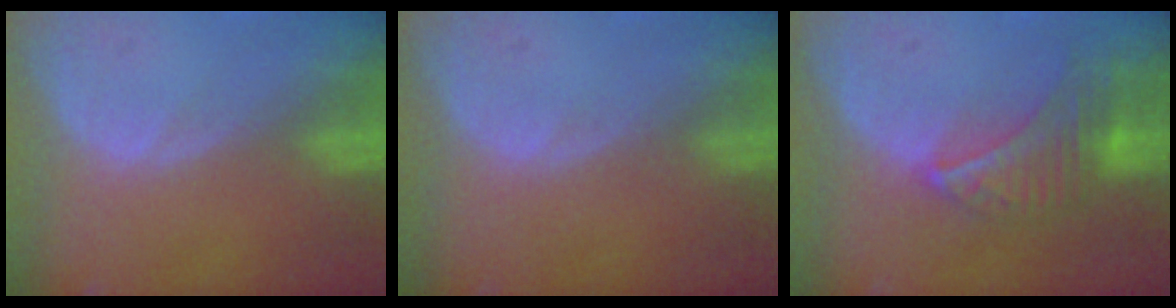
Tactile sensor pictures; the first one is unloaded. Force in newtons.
{"total": 0.0}
{"total": 6.8, "press": 6.7, "slide": 1.5}